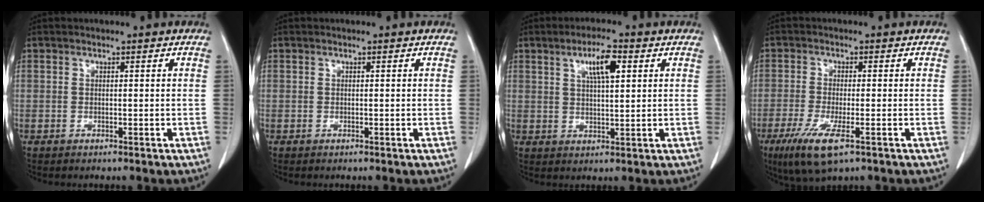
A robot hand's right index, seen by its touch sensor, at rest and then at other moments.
{"total": 0.0}
{"total": 5.9, "force": [2.5, 1.1, 5.2], "torque": [-0.092, 0.004, 0.042]}
{"total": 8.0, "force": [-4.4, 1.7, 6.5], "torque": [-0.126, -0.023, -0.074]}